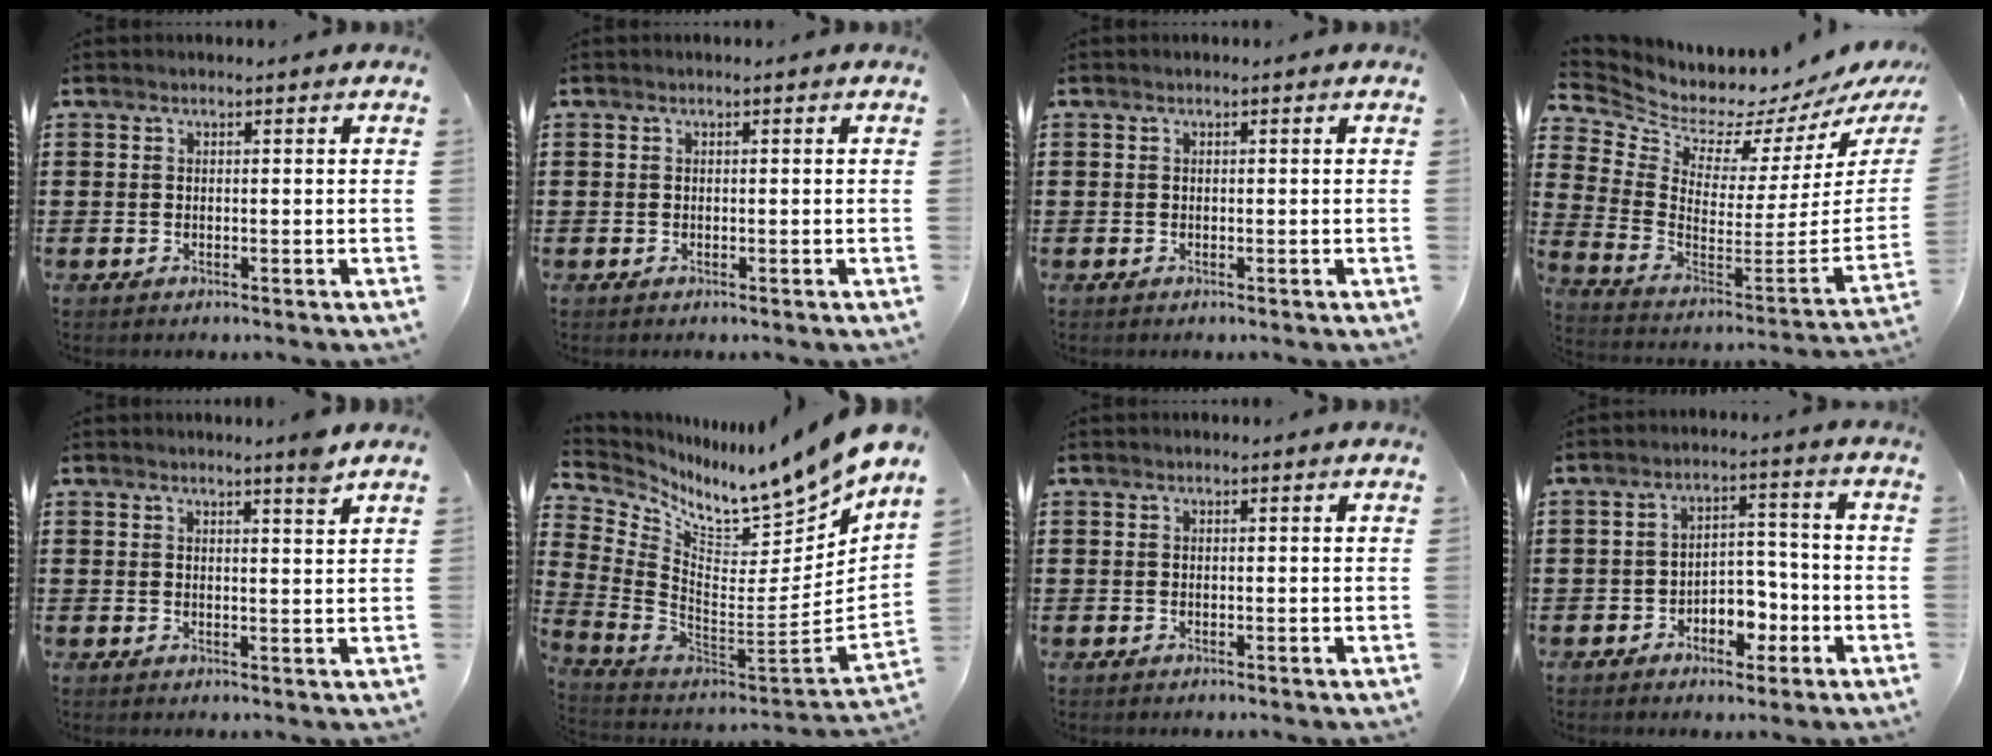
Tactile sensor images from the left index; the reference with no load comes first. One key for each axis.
{"total": 0.0}
{"total": 0.0}
{"total": 4.3, "fx": 4.1, "fy": 1.2, "fz": 0.3, "tx": -0.035, "ty": -0.068, "tz": 0.062}
{"total": 3.0, "fx": 2.5, "fy": -0.5, "fz": 1.6, "tx": -0.029, "ty": -0.007, "tz": 0.043}
{"total": 9.5, "fx": 8.7, "fy": 0.5, "fz": 3.9, "tx": -0.075, "ty": -0.091, "tz": 0.134}
{"total": 0.0}
{"total": 4.6, "fx": -2.7, "fy": 2.9, "fz": 2.4, "tx": -0.037, "ty": 0.009, "tz": -0.056}